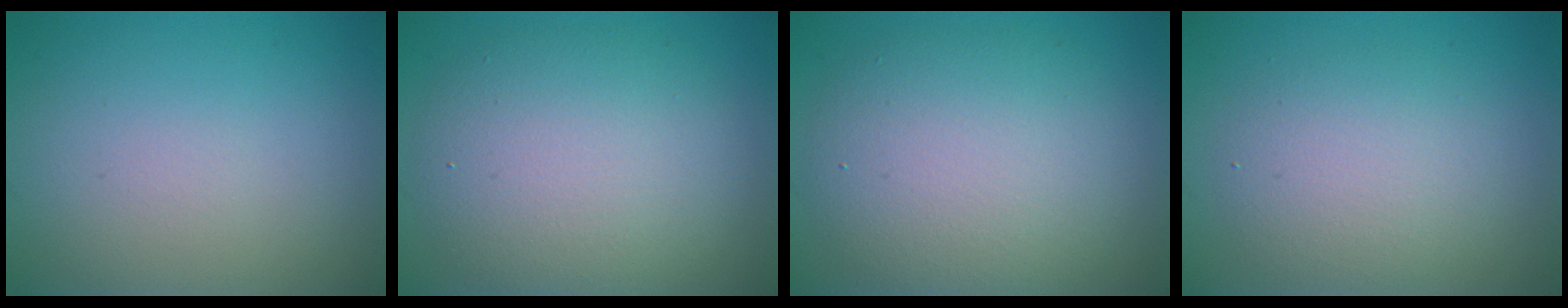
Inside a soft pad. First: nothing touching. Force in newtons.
{"total": 7.9, "press": 7.9, "slide": 0.6}
{"total": 7.9, "press": 7.9, "slide": 0.4}
{"total": 3.9, "press": 3.9, "slide": 0.5}